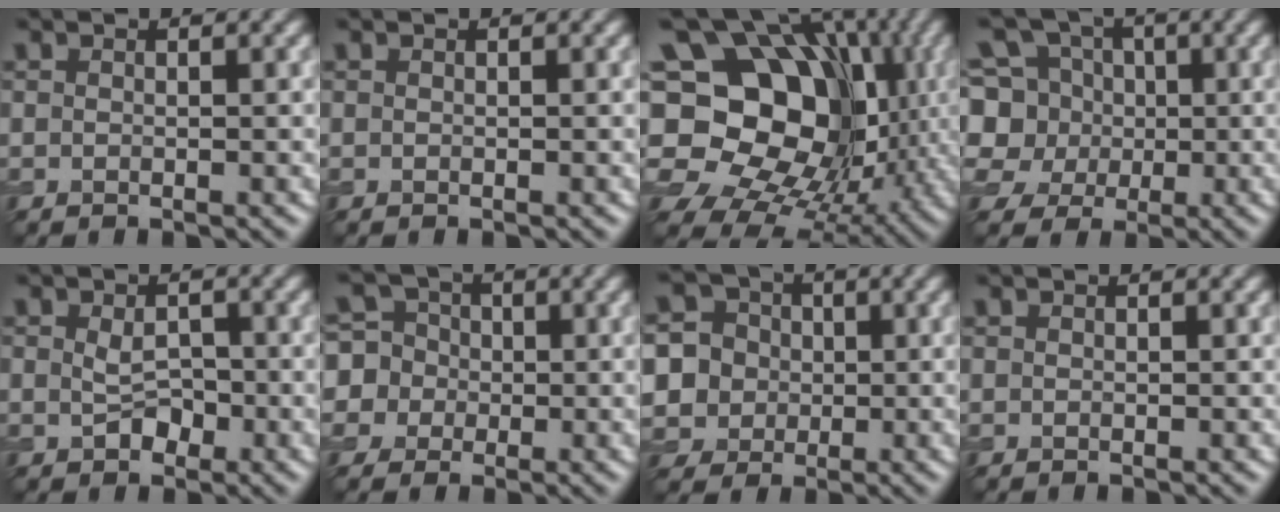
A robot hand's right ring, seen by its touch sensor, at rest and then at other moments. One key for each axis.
{"total": 0.0}
{"total": 18.8, "fx": 0.5, "fy": 14.7, "fz": 11.7, "tx": -0.188, "ty": 0.010, "tz": 0.015}
{"total": 9.2, "fx": 1.3, "fy": 8.1, "fz": 4.0, "tx": -0.104, "ty": 0.037, "tz": -0.013}
{"total": 2.6, "fx": -0.4, "fy": 1.9, "fz": 1.7, "tx": -0.030, "ty": -0.002, "tz": -0.008}
{"total": 6.9, "fx": -0.3, "fy": 6.6, "fz": 1.7, "tx": -0.044, "ty": 0.034, "tz": -0.042}
{"total": 9.0, "fx": -0.2, "fy": 8.6, "fz": 2.4, "tx": -0.084, "ty": 0.014, "tz": -0.020}
{"total": 0.0}